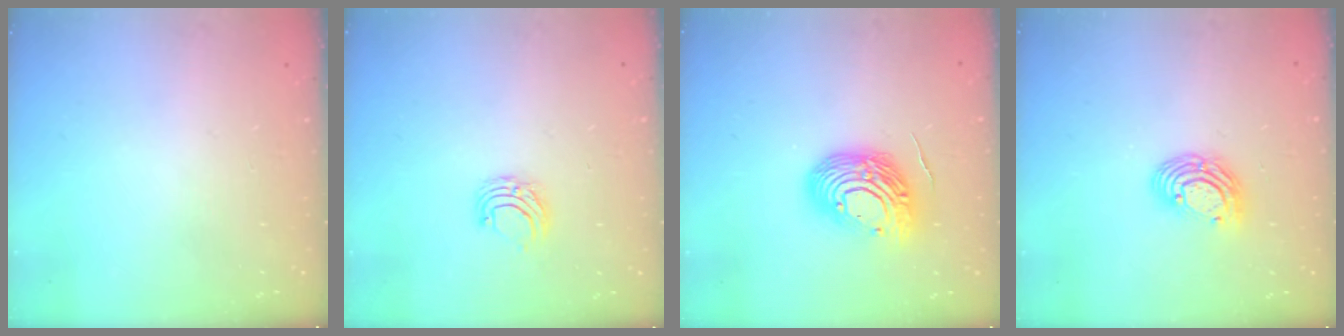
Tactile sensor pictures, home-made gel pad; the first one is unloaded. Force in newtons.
{"total": 5.6, "press": 5.6, "slide": 0.6}
{"total": 15.1, "press": 15.0, "slide": 2.0}
{"total": 8.5, "press": 8.4, "slide": 1.3}